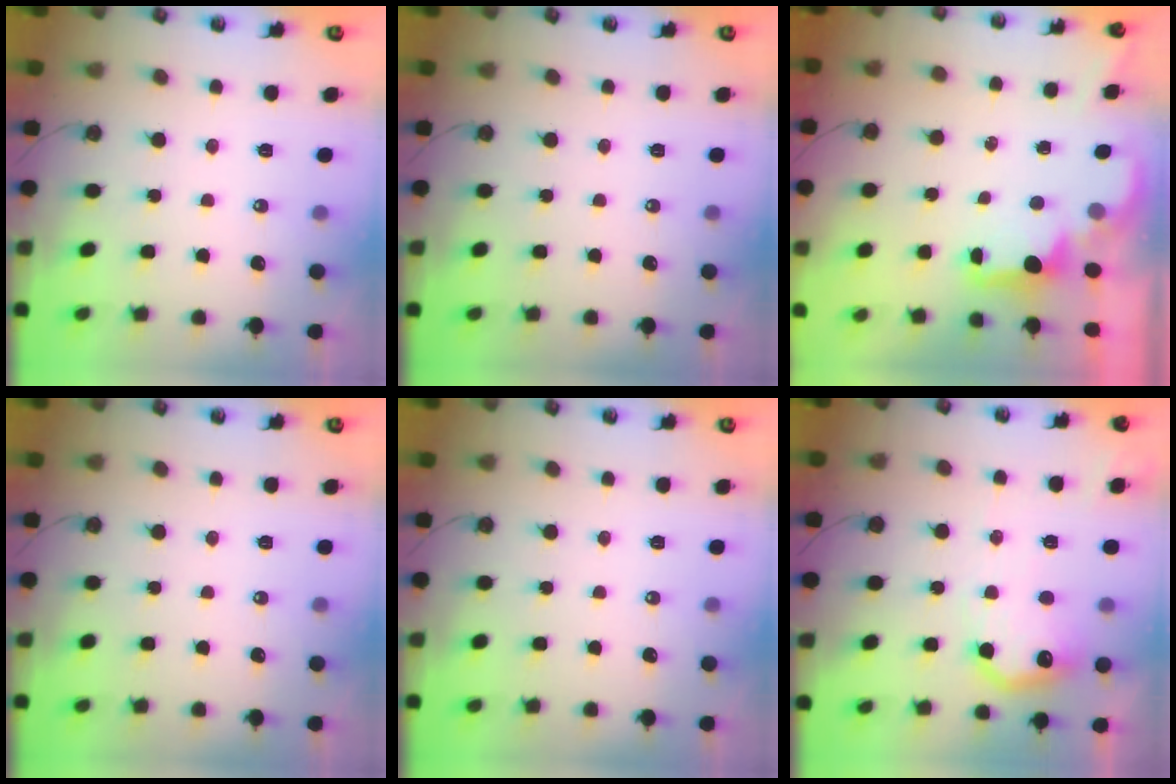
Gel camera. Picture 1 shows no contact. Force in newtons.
{"total": 0.0}
{"total": 1.8, "press": 1.6, "slide": 0.8}
{"total": 0.0}
{"total": 0.0}
{"total": 14.3, "press": 14.2, "slide": 0.8}